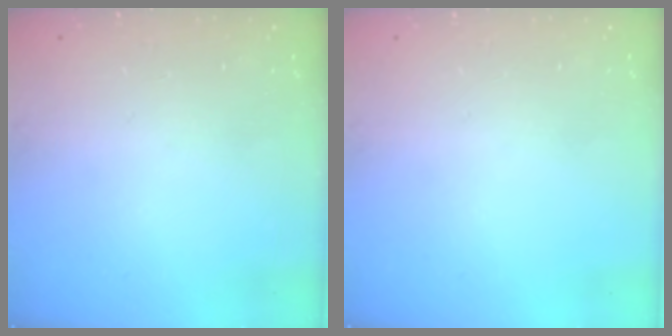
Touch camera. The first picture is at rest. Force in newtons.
{"total": 0.0}